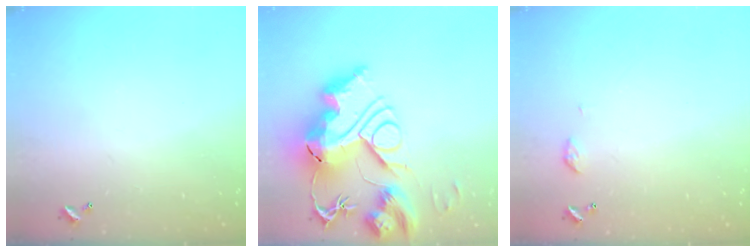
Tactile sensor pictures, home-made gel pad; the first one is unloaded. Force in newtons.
{"total": 0.7, "press": 0.7, "slide": 0.0}
{"total": 4.6, "press": 4.5, "slide": 0.6}